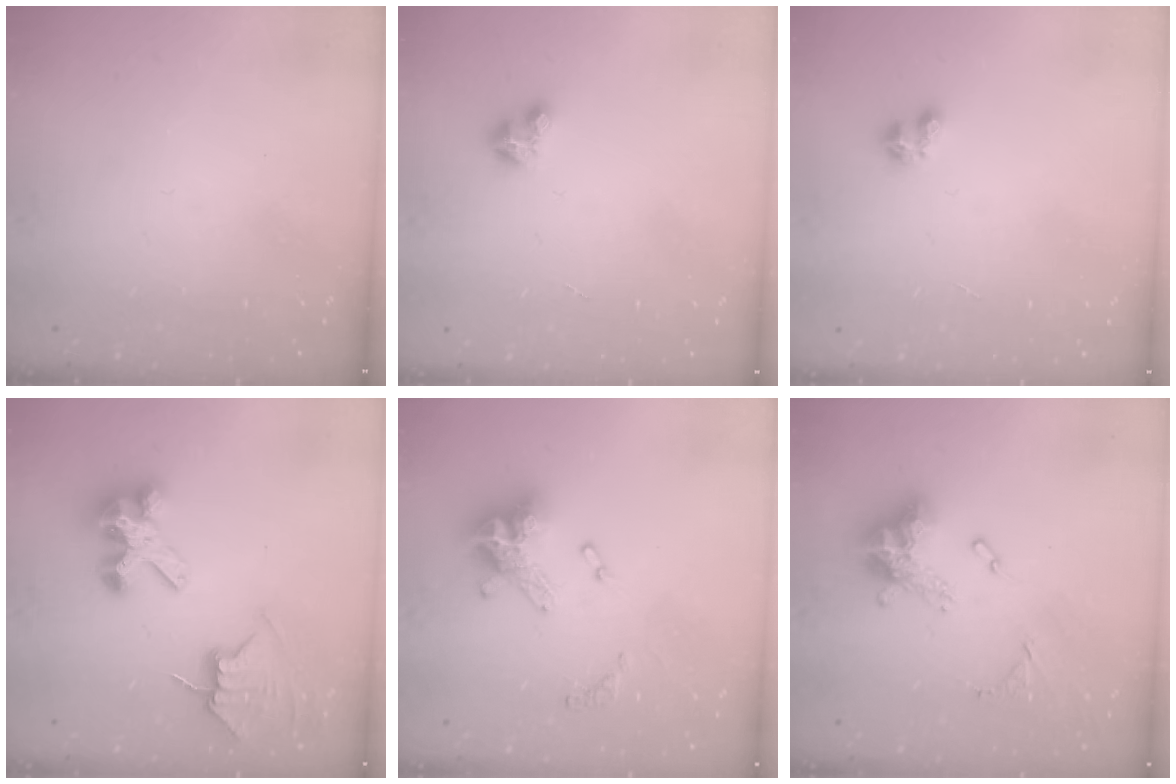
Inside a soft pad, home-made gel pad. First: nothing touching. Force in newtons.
{"total": 2.8, "press": 2.8, "slide": 0.2}
{"total": 2.8, "press": 2.8, "slide": 0.5}
{"total": 7.2, "press": 7.2, "slide": 0.6}
{"total": 13.1, "press": 13.0, "slide": 1.4}
{"total": 13.8, "press": 13.7, "slide": 1.4}